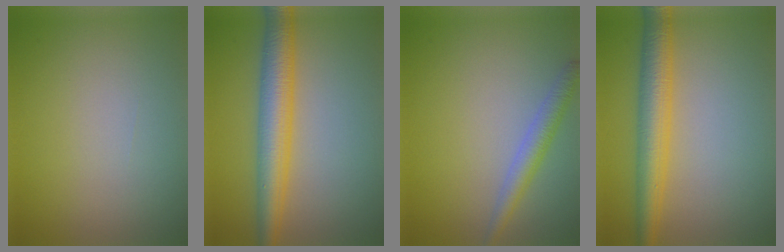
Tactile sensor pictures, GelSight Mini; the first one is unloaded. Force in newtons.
{"total": 5.7, "press": 5.7, "slide": 0.0}
{"total": 2.4, "press": 2.4, "slide": 0.1}
{"total": 5.1, "press": 5.1, "slide": 0.1}